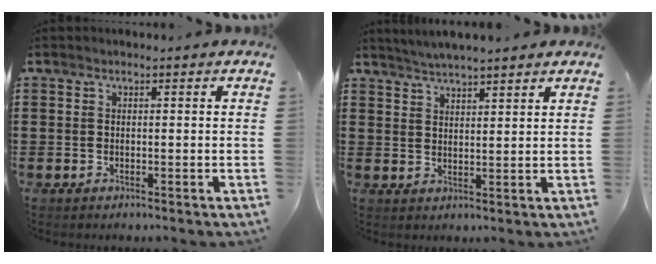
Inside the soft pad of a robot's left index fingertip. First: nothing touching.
{"total": 3.0, "force": [3.0, -0.3, 0.5], "torque": [-0.018, -0.008, 0.054]}